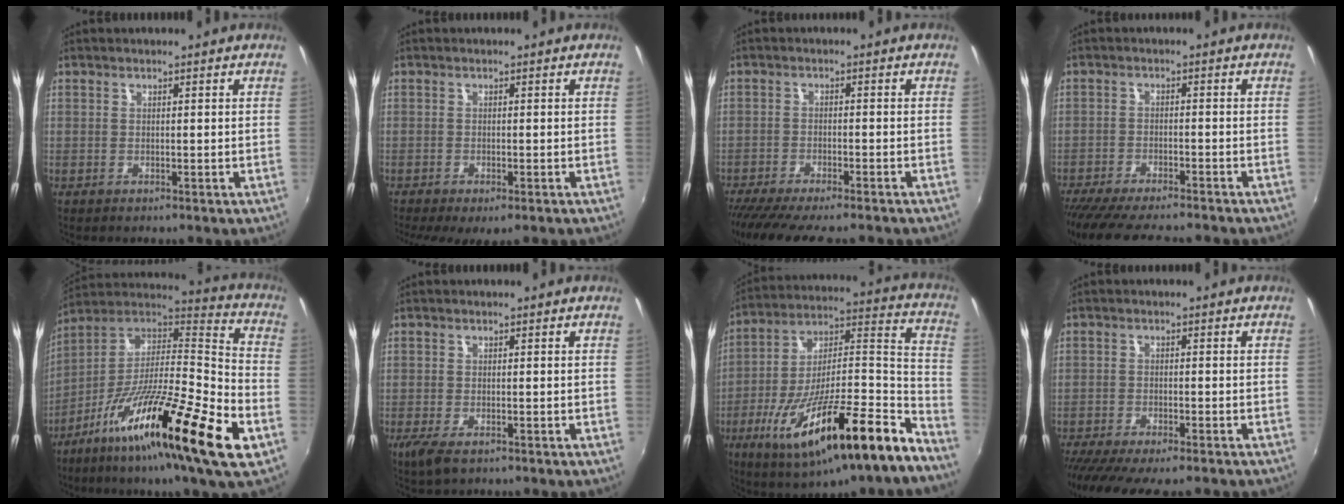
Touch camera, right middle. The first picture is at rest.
{"total": 5.5, "force": [-3.7, 1.6, 3.7], "torque": [-0.081, -0.030, -0.057]}
{"total": 11.8, "force": [-10.2, 1.5, 5.8], "torque": [-0.124, -0.037, -0.161]}
{"total": 14.3, "force": [-12.5, 2.3, 6.6], "torque": [-0.138, -0.031, -0.198]}
{"total": 25.5, "force": [-11.4, 2.8, 22.7], "torque": [-0.371, -0.029, -0.210]}
{"total": 4.2, "force": [-2.6, 1.5, 3.0], "torque": [-0.066, -0.016, -0.045]}
{"total": 26.5, "force": [-16.2, 4.7, 20.4], "torque": [-0.308, -0.023, -0.266]}
{"total": 11.1, "force": [-9.2, 1.8, 5.8], "torque": [-0.127, -0.040, -0.148]}